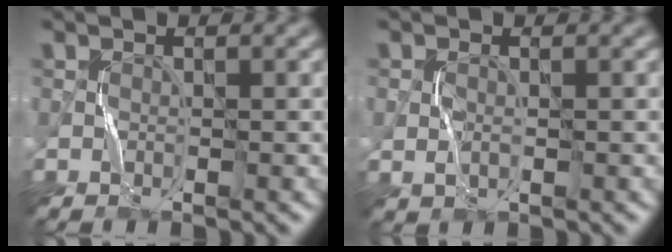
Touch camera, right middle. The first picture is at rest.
{"total": 0.8, "force": [0.0, 0.5, 0.7], "torque": [-0.015, 0.001, 0.001]}